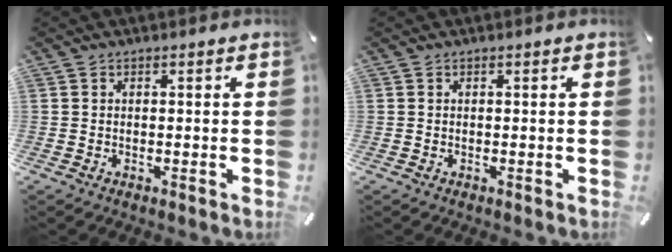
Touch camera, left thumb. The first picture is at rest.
{"total": 0.0}